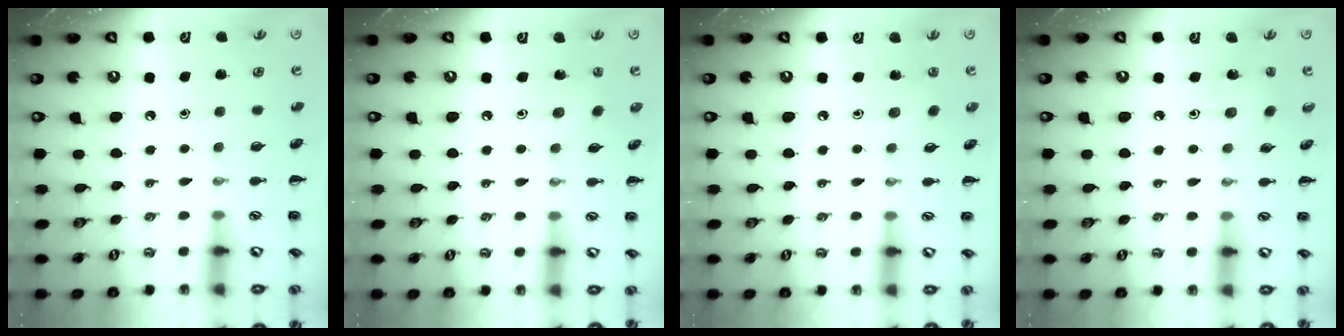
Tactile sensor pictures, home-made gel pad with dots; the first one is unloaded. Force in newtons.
{"total": 1.5, "press": 1.4, "slide": 0.6}
{"total": 2.3, "press": 2.2, "slide": 0.8}
{"total": 1.4, "press": 1.2, "slide": 0.6}